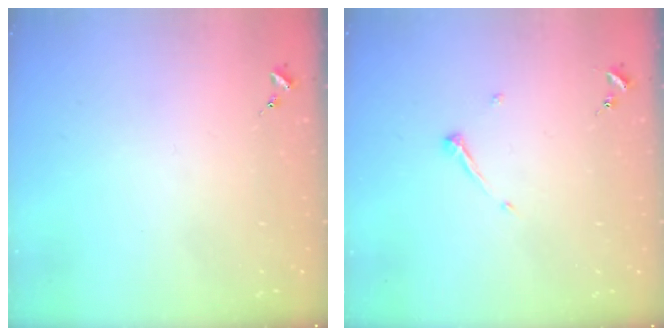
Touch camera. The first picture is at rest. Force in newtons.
{"total": 5.3, "press": 5.3, "slide": 0.4}